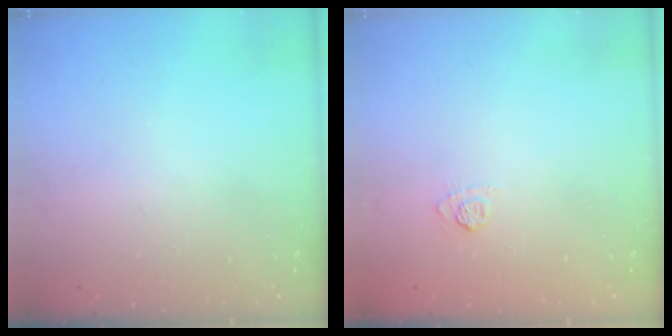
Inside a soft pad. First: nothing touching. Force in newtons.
{"total": 8.1, "press": 8.0, "slide": 1.5}